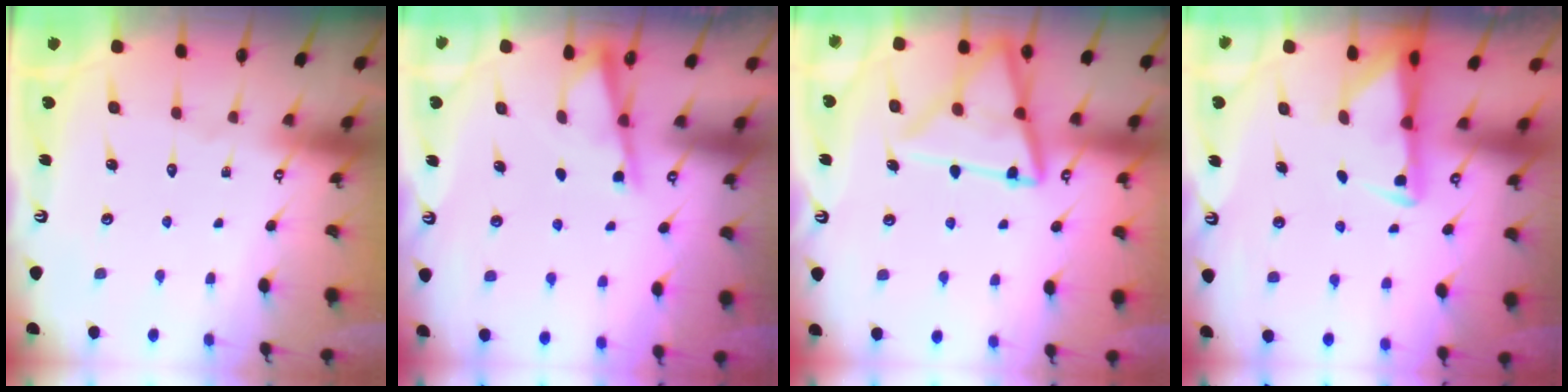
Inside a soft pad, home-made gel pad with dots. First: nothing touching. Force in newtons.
{"total": 2.5, "press": 2.4, "slide": 0.3}
{"total": 16.3, "press": 16.2, "slide": 1.7}
{"total": 2.7, "press": 2.6, "slide": 0.7}